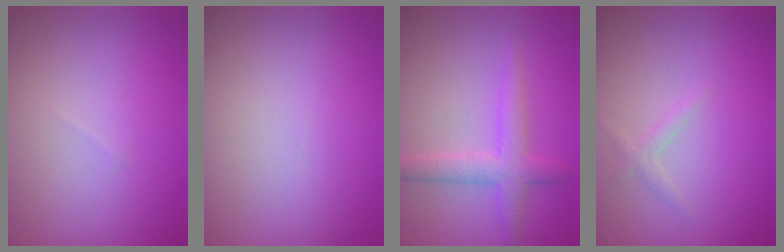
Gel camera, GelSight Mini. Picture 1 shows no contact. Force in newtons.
{"total": 0.0}
{"total": 3.1, "press": 3.1, "slide": 0.0}
{"total": 0.9, "press": 0.9, "slide": 0.1}